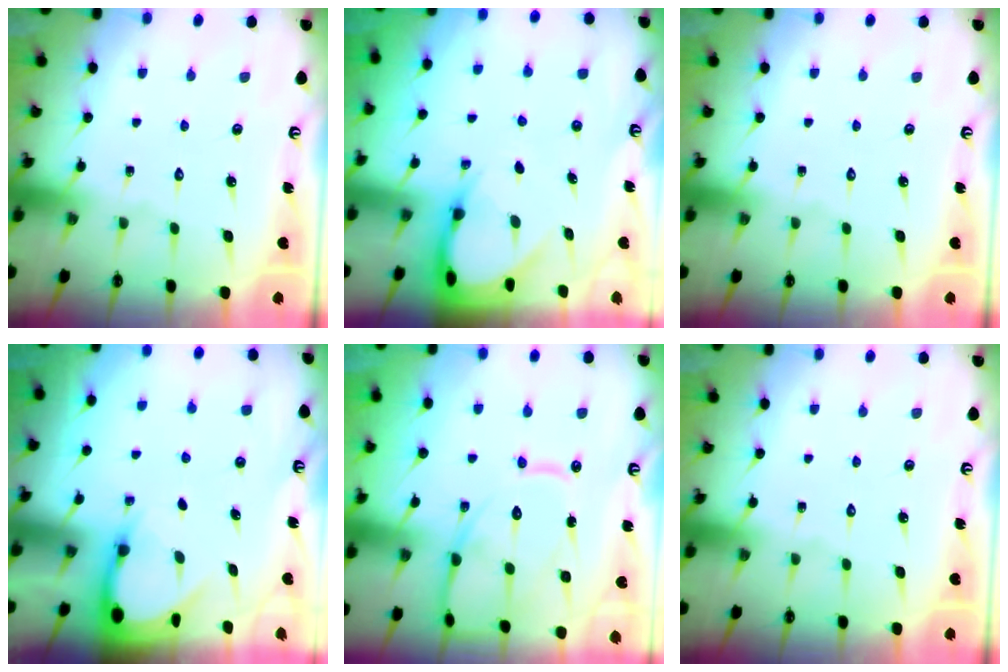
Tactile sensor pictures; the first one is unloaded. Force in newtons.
{"total": 3.8, "press": 3.8, "slide": 0.3}
{"total": 0.0}
{"total": 3.4, "press": 3.4, "slide": 0.2}
{"total": 12.4, "press": 12.4, "slide": 0.7}
{"total": 0.0}